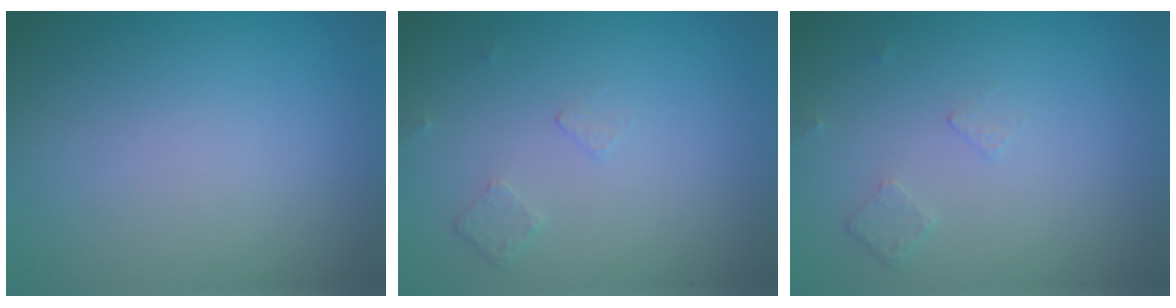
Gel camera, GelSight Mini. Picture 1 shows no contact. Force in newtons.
{"total": 0.8, "press": 0.6, "slide": 0.5}
{"total": 0.8, "press": 0.6, "slide": 0.5}